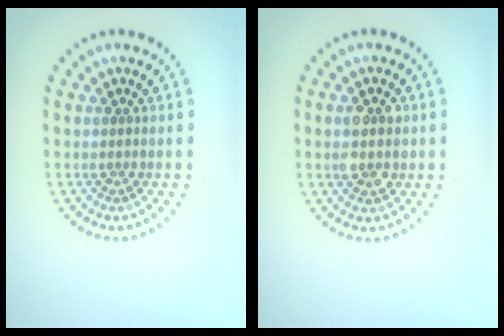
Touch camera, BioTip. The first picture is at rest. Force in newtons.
{"total": 2.9, "press": 2.8, "slide": 0.3}